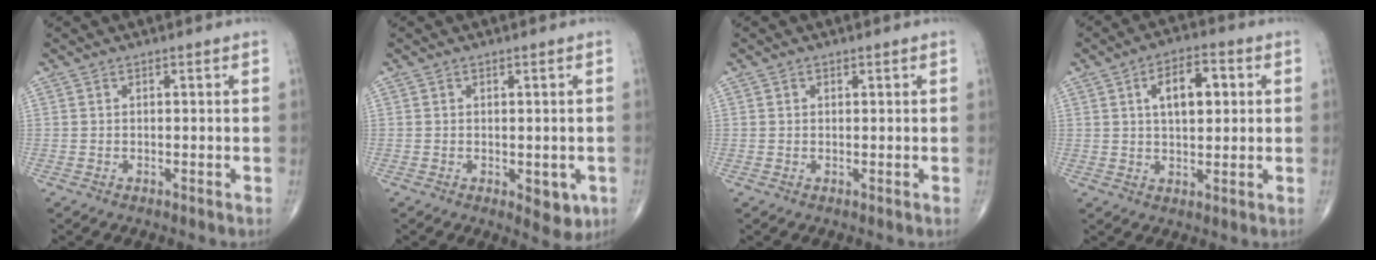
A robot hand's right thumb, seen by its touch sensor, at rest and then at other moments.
{"total": 4.6, "force": [-1.3, 2.6, 3.6], "torque": [-0.025, -0.006, -0.010]}
{"total": 0.5, "force": [0.2, 0.4, 0.1], "torque": [0.001, 0.000, 0.003]}
{"total": 8.8, "force": [2.2, 4.5, 7.2], "torque": [-0.093, 0.006, 0.031]}